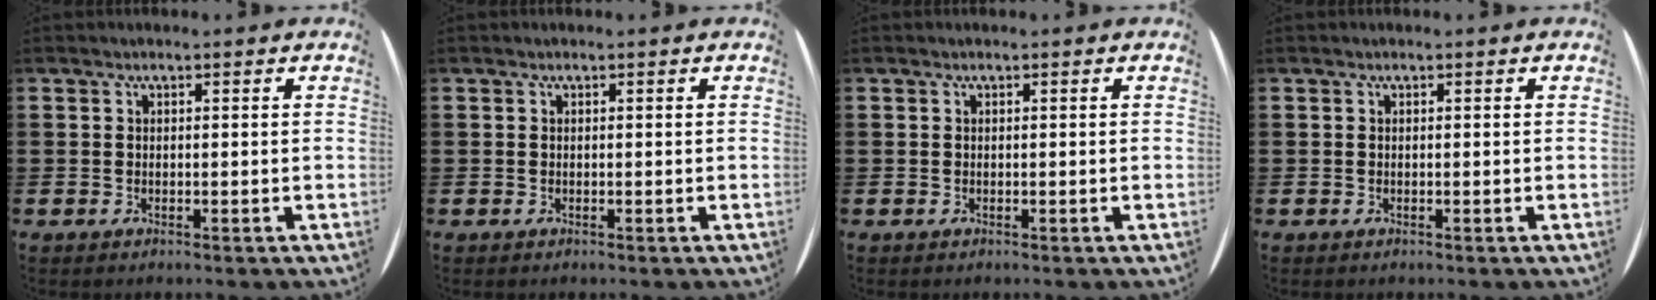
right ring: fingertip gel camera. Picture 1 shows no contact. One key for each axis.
{"total": 0.0}
{"total": 0.0}
{"total": 0.0}